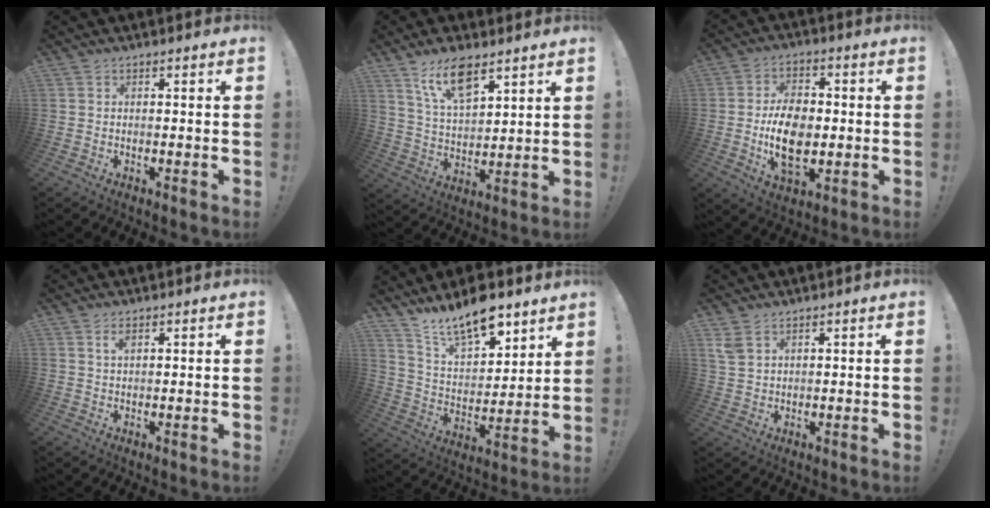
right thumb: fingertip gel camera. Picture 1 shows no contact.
{"total": 12.3, "force": [7.9, 5.2, 7.8], "torque": [-0.141, -0.030, 0.144]}
{"total": 13.5, "force": [-1.4, 8.8, 10.1], "torque": [-0.184, 0.001, -0.029]}
{"total": 1.9, "force": [0.9, 0.8, 1.5], "torque": [-0.020, -0.003, 0.014]}
{"total": 14.0, "force": [11.1, 5.3, 6.7], "torque": [-0.125, -0.077, 0.202]}
{"total": 4.4, "force": [2.7, 2.5, 2.5], "torque": [-0.047, -0.008, 0.054]}